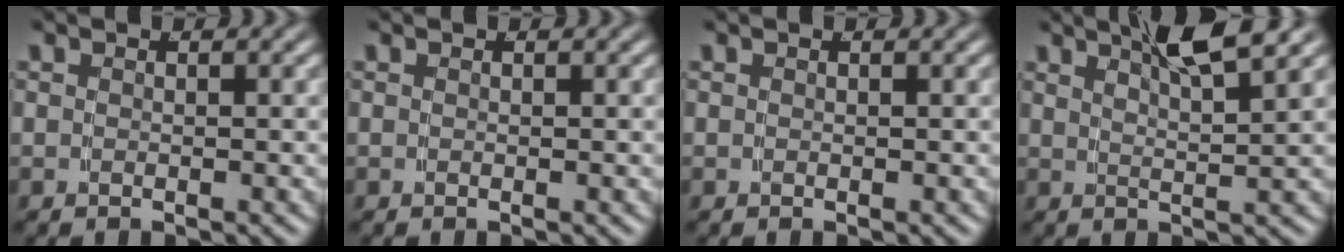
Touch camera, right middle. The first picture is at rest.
{"total": 0.0}
{"total": 0.0}
{"total": 5.4, "force": [3.9, 0.5, 3.7], "torque": [-0.052, 0.017, 0.061]}